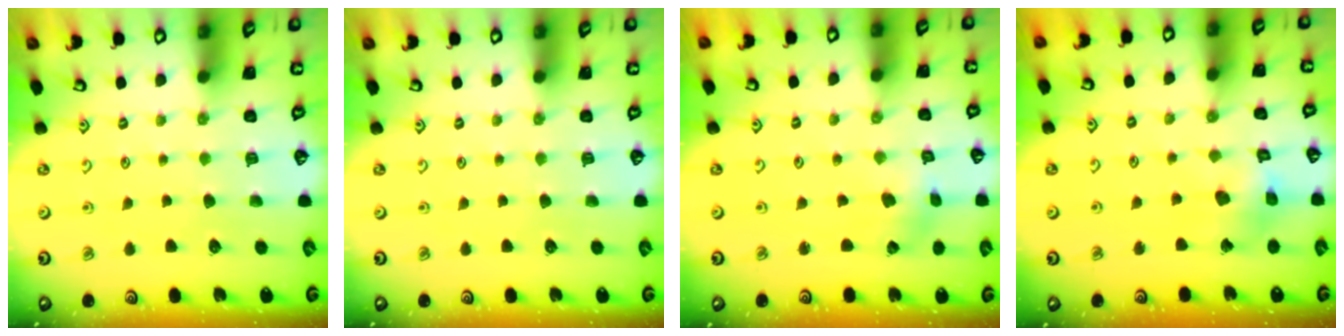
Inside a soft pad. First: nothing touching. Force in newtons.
{"total": 0.0}
{"total": 2.0, "press": 2.0, "slide": 0.2}
{"total": 9.6, "press": 9.5, "slide": 1.3}